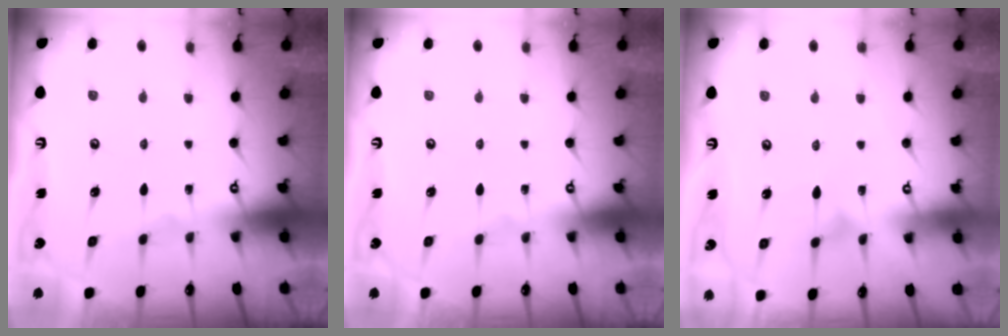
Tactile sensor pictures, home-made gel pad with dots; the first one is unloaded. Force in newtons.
{"total": 0.0}
{"total": 3.4, "press": 3.4, "slide": 0.2}